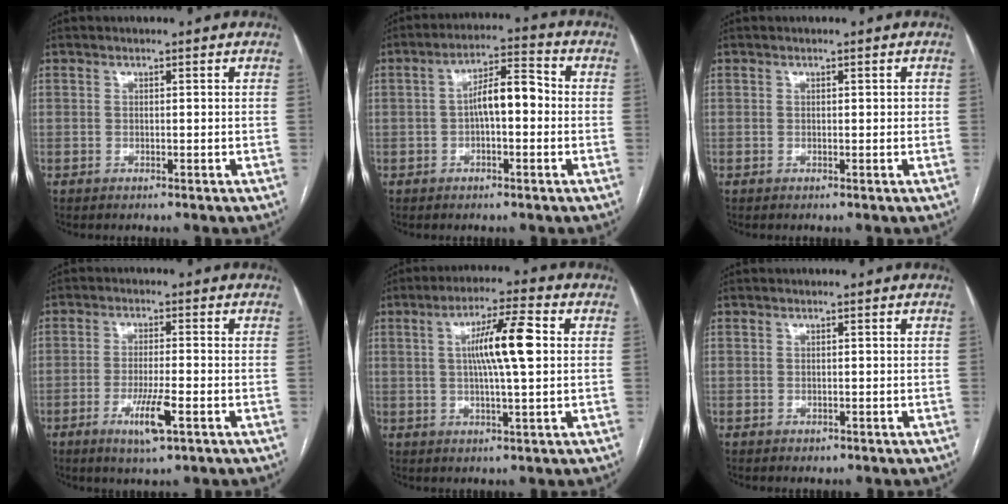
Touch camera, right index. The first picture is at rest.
{"total": 7.0, "force": [-0.4, 2.2, 6.6], "torque": [-0.113, 0.030, -0.009]}
{"total": 0.8, "force": [0.1, 0.5, 0.7], "torque": [-0.007, 0.004, 0.002]}
{"total": 6.2, "force": [-2.7, 0.6, 5.6], "torque": [-0.106, -0.011, -0.046]}
{"total": 9.5, "force": [1.4, 0.7, 9.4], "torque": [-0.165, 0.009, 0.023]}
{"total": 0.8, "force": [-0.2, 0.7, 0.1], "torque": [-0.003, 0.003, 0.000]}